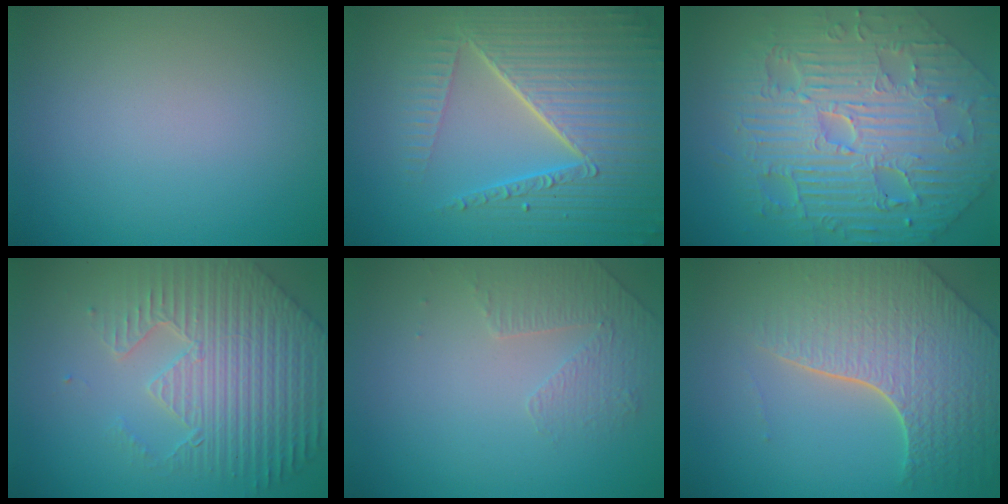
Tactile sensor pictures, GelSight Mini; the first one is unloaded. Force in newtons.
{"total": 8.9, "press": 5.9, "slide": 6.7}
{"total": 11.6, "press": 7.7, "slide": 8.7}
{"total": 7.1, "press": 5.5, "slide": 4.5}
{"total": 1.6, "press": 1.2, "slide": 1.1}
{"total": 7.5, "press": 5.7, "slide": 4.9}